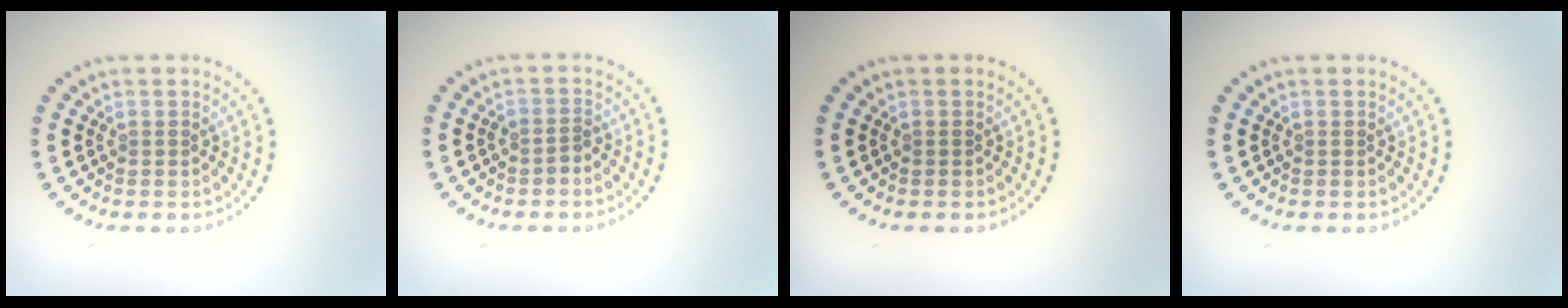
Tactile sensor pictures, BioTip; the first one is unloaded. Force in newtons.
{"total": 1.0, "press": 0.8, "slide": 0.6}
{"total": 0.0}
{"total": 0.0}